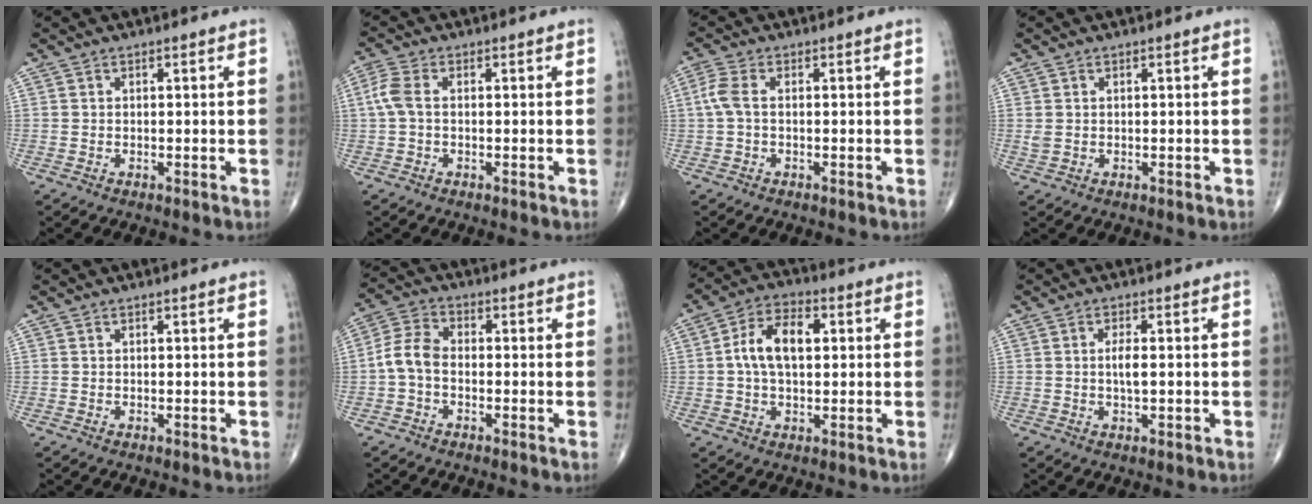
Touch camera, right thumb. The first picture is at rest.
{"total": 4.0, "force": [0.1, 2.2, 3.3], "torque": [-0.092, 0.011, -0.003]}
{"total": 3.5, "force": [0.0, 1.6, 3.1], "torque": [-0.089, 0.006, -0.005]}
{"total": 1.2, "force": [0.2, 0.9, 0.7], "torque": [-0.018, 0.002, 0.009]}
{"total": 0.0}
{"total": 5.9, "force": [-1.2, 3.8, 4.4], "torque": [-0.088, 0.020, -0.036]}
{"total": 9.8, "force": [1.3, 5.5, 8.0], "torque": [-0.144, 0.020, 0.017]}
{"total": 2.9, "force": [0.0, 1.0, 2.7], "torque": [-0.051, -0.001, -0.001]}